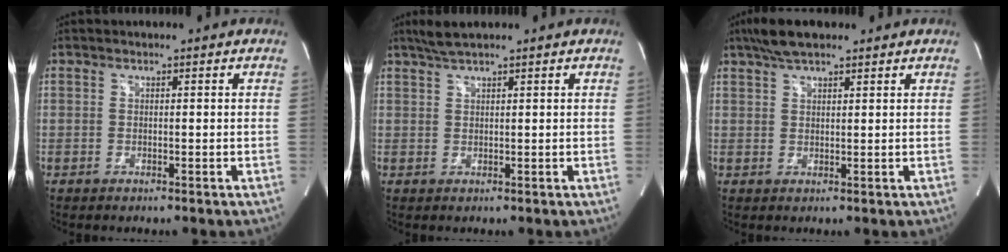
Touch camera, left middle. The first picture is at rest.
{"total": 3.0, "force": [2.5, -0.2, 1.6], "torque": [-0.039, 0.009, 0.052]}
{"total": 5.6, "force": [4.4, 1.5, 3.2], "torque": [-0.069, 0.021, 0.081]}